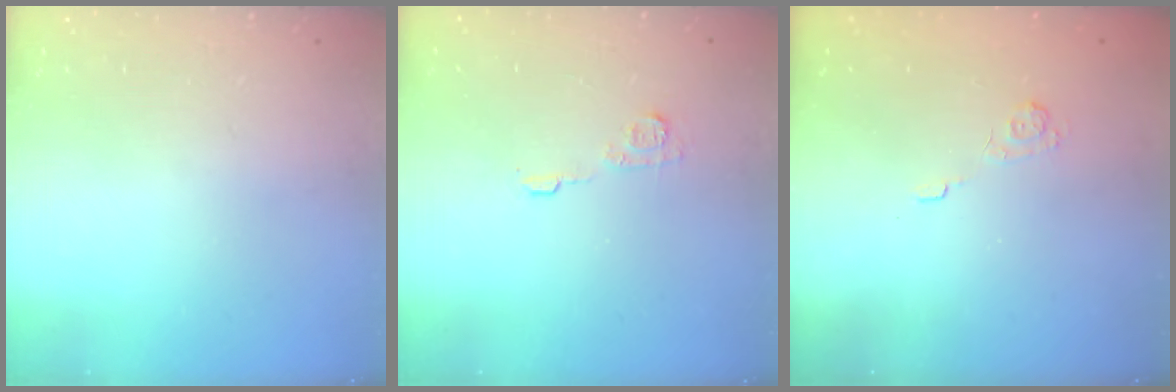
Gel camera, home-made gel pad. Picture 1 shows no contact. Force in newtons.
{"total": 6.2, "press": 6.2, "slide": 0.5}
{"total": 2.2, "press": 1.7, "slide": 1.4}